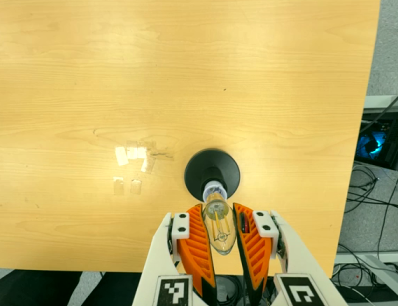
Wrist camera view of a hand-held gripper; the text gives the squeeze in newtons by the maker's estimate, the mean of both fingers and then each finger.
{"total": 20.7, "left": 24.2, "right": 17.2}